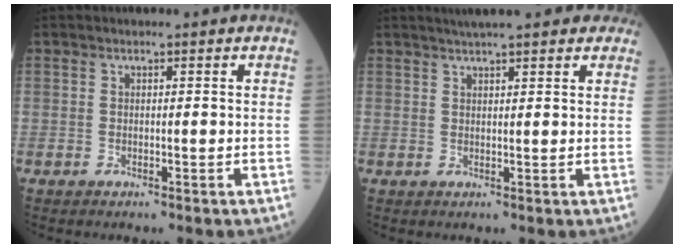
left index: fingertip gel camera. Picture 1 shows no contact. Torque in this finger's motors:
{"motor_torque": [1.05, -1.09, 0.13, 0.05]}